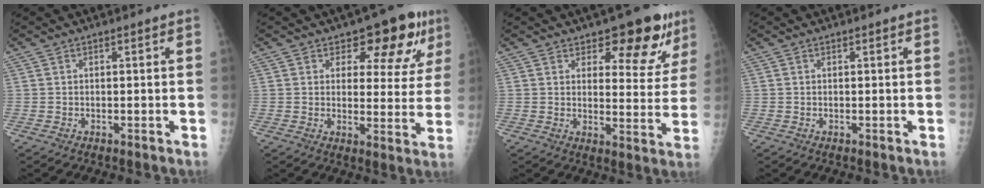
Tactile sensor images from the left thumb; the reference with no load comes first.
{"total": 11.3, "force": [6.5, 6.0, 6.9], "torque": [-0.038, -0.029, 0.083]}
{"total": 11.6, "force": [7.6, 5.6, 6.7], "torque": [-0.032, -0.044, 0.101]}
{"total": 0.0}